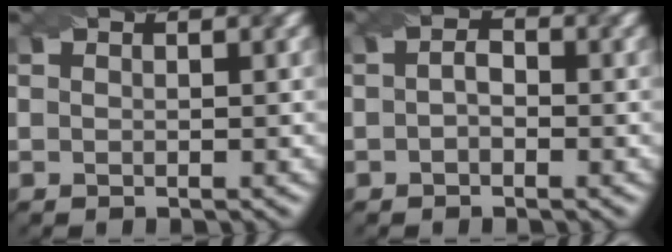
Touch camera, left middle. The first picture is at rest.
{"total": 1.1, "force": [-0.7, 0.8, 0.4], "torque": [0.005, 0.003, -0.008]}